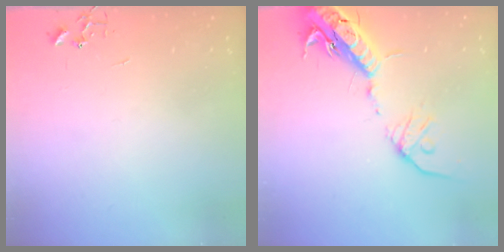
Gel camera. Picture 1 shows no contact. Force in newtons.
{"total": 17.9, "press": 17.4, "slide": 4.3}